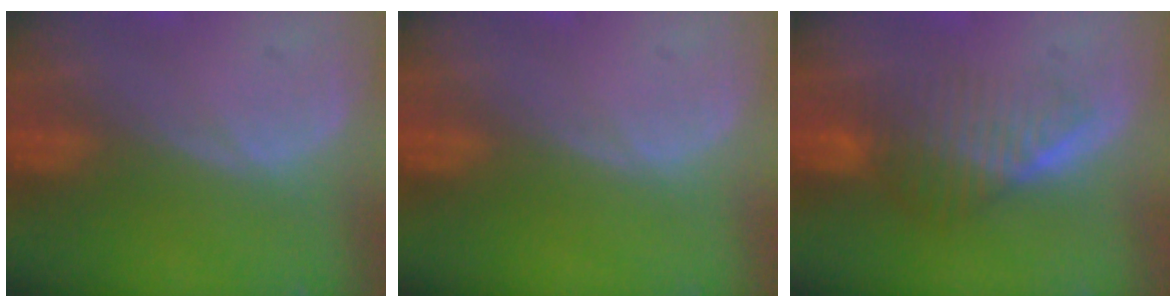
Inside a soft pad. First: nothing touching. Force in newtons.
{"total": 0.0}
{"total": 6.5, "press": 5.7, "slide": 3.1}